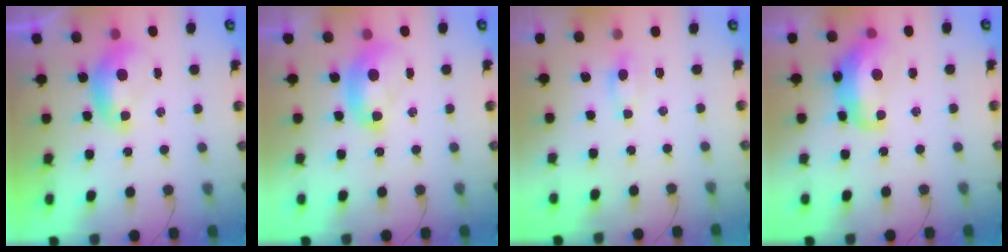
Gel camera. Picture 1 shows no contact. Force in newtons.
{"total": 2.1, "press": 2.1, "slide": 0.2}
{"total": 0.5, "press": 0.3, "slide": 0.5}
{"total": 7.2, "press": 7.1, "slide": 1.2}